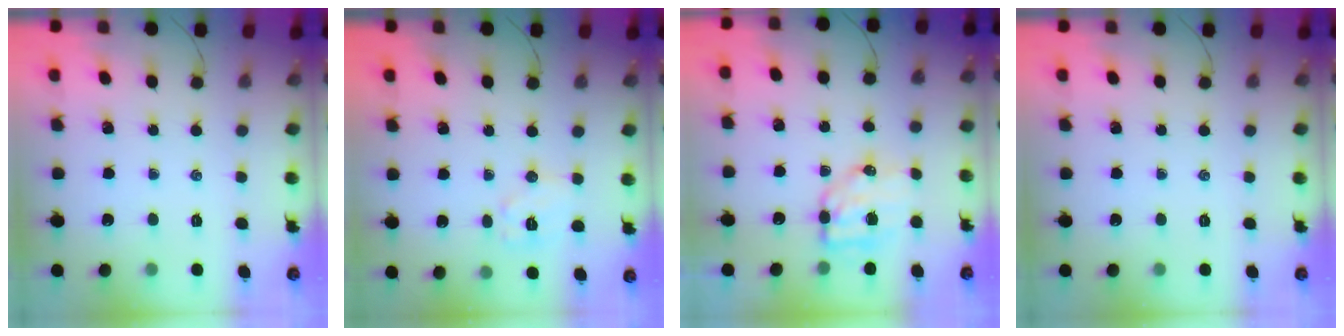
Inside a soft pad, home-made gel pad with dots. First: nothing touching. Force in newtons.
{"total": 6.7, "press": 6.7, "slide": 0.7}
{"total": 8.1, "press": 8.0, "slide": 1.4}
{"total": 0.0}